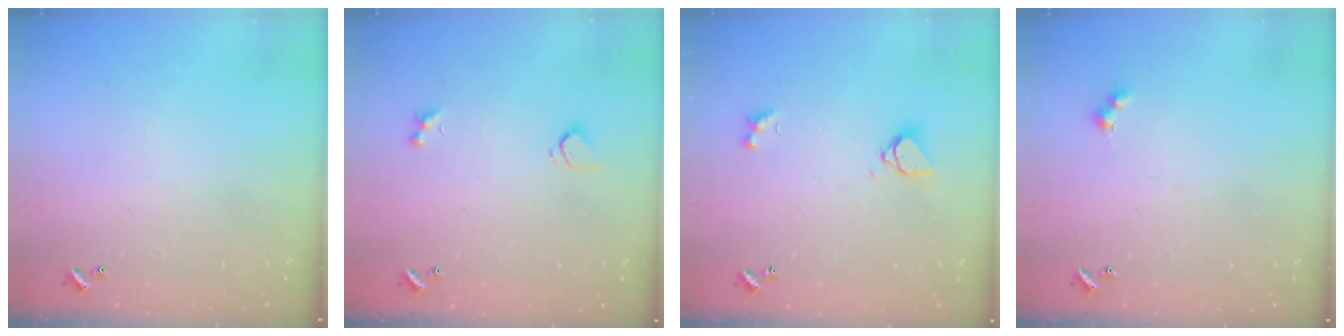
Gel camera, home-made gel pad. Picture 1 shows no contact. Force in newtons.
{"total": 2.1, "press": 1.8, "slide": 1.2}
{"total": 2.1, "press": 2.0, "slide": 0.5}
{"total": 3.0, "press": 2.9, "slide": 0.5}